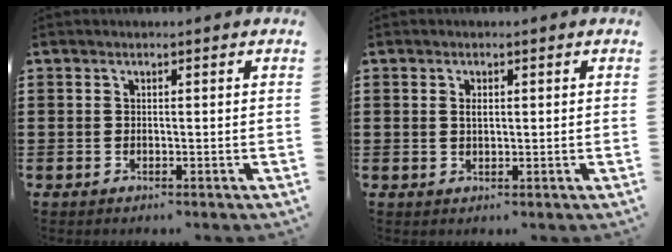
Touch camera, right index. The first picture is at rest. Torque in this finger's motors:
{"motor_torque": [0.01, -0.01, 0.03, 0.03]}